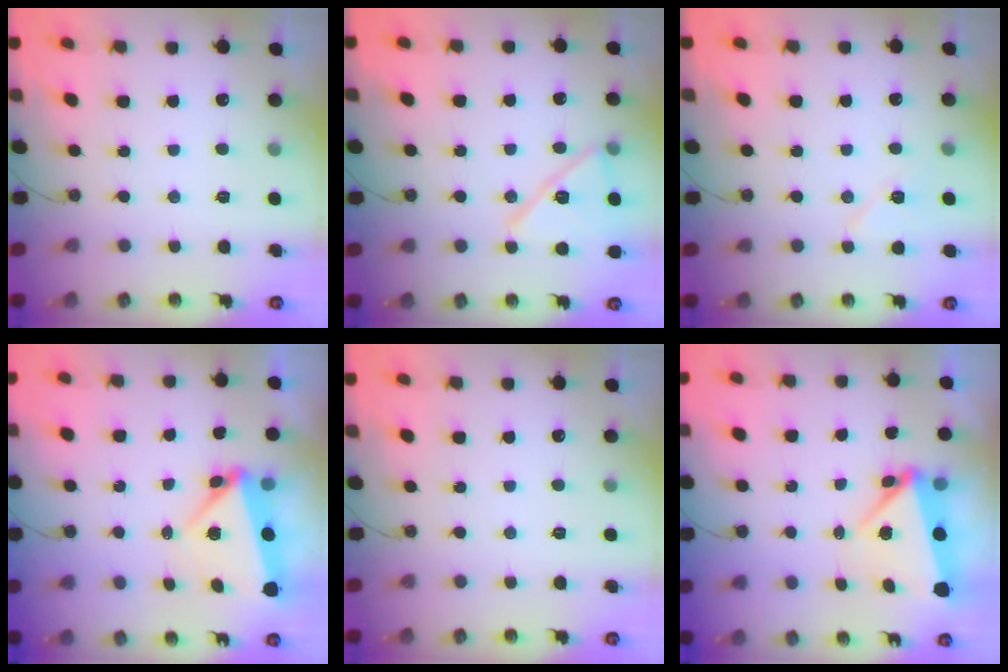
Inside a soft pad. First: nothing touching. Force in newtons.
{"total": 13.5, "press": 12.3, "slide": 5.6}
{"total": 7.0, "press": 7.0, "slide": 0.5}
{"total": 5.7, "press": 5.5, "slide": 1.5}
{"total": 0.0}
{"total": 5.4, "press": 5.4, "slide": 0.4}